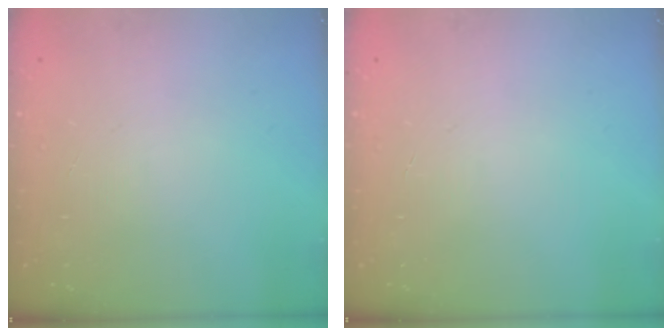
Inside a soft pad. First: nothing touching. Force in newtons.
{"total": 0.0}